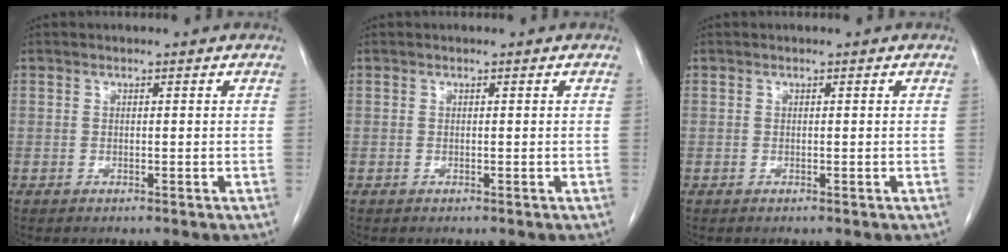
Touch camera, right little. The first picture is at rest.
{"total": 0.0}
{"total": 0.0}